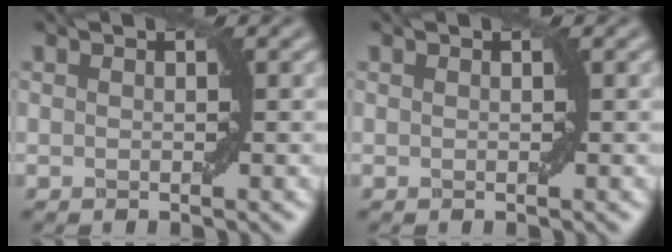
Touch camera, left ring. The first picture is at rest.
{"total": 0.0}